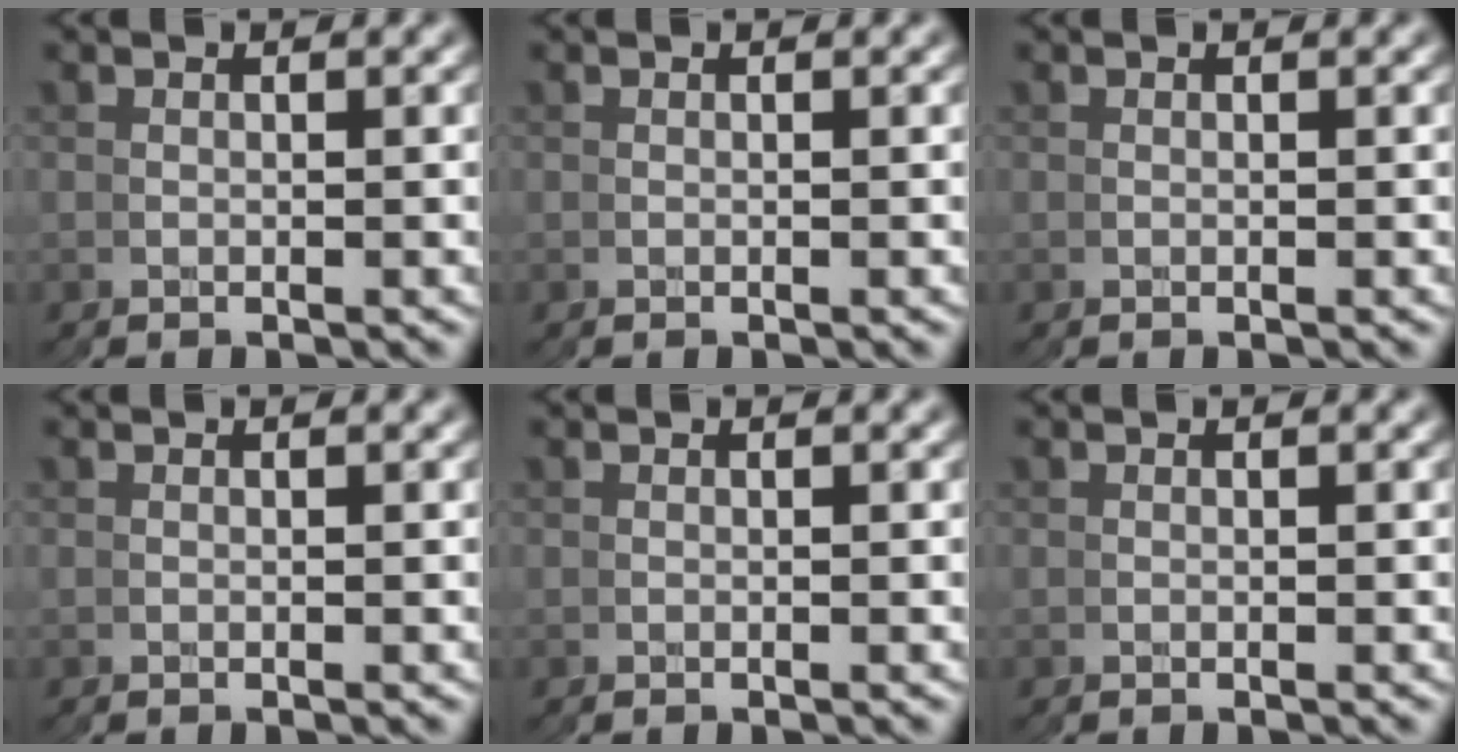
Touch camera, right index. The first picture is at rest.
{"total": 0.0}
{"total": 0.0}
{"total": 0.0}
{"total": 0.0}
{"total": 1.7, "force": [0.1, -1.6, -0.5], "torque": [0.019, -0.004, 0.010]}